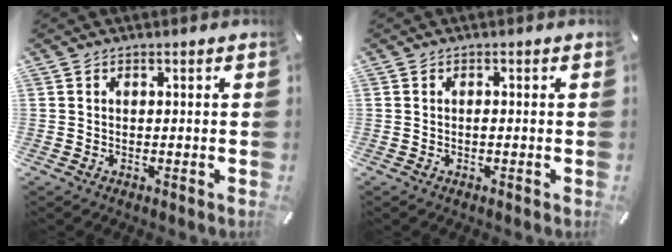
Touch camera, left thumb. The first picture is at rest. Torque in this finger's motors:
{"motor_torque": [-0.21, 0.02, 0.19, 0.08, 0.01]}